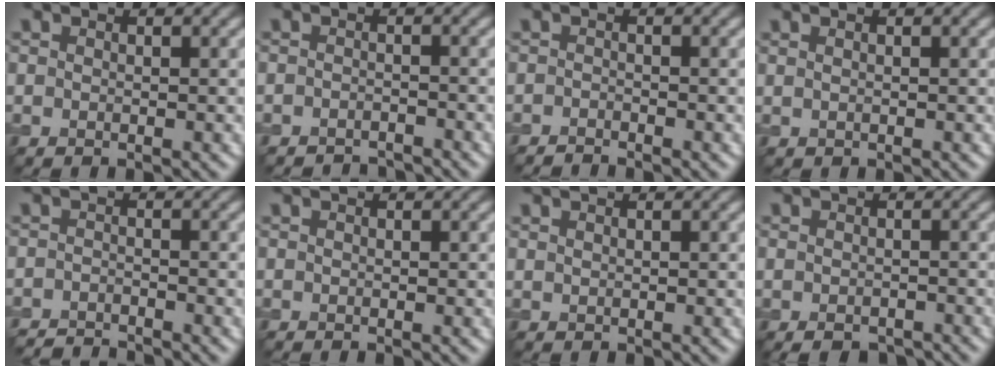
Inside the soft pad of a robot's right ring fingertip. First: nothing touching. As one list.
[{"total": 2.8, "force": [-2.7, 0.6, 0.3], "torque": [0.002, -0.002, -0.045]}, {"total": 1.2, "force": [-1.2, 0.1, 0.2], "torque": [-0.002, -0.003, -0.025]}, {"total": 1.8, "force": [0.8, 1.0, 1.2], "torque": [-0.007, 0.006, -0.003]}, {"total": 2.6, "force": [-2.6, 0.3, 0.4], "torque": [-0.002, -0.005, -0.050]}, {"total": 0.0}, {"total": 0.7, "force": [0.6, 0.3, 0.3], "torque": [-0.006, -0.002, 0.010]}, {"total": 2.2, "force": [-1.5, 1.1, 1.2], "torque": [-0.021, -0.007, -0.021]}]